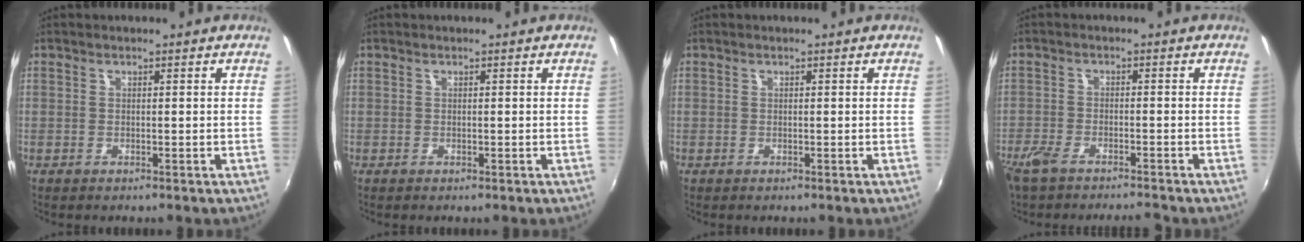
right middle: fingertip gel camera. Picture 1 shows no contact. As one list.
[{"total": 0.0}, {"total": 0.0}, {"total": 6.5, "force": [-5.5, 1.5, 3.1], "torque": [-0.083, -0.018, -0.104]}]